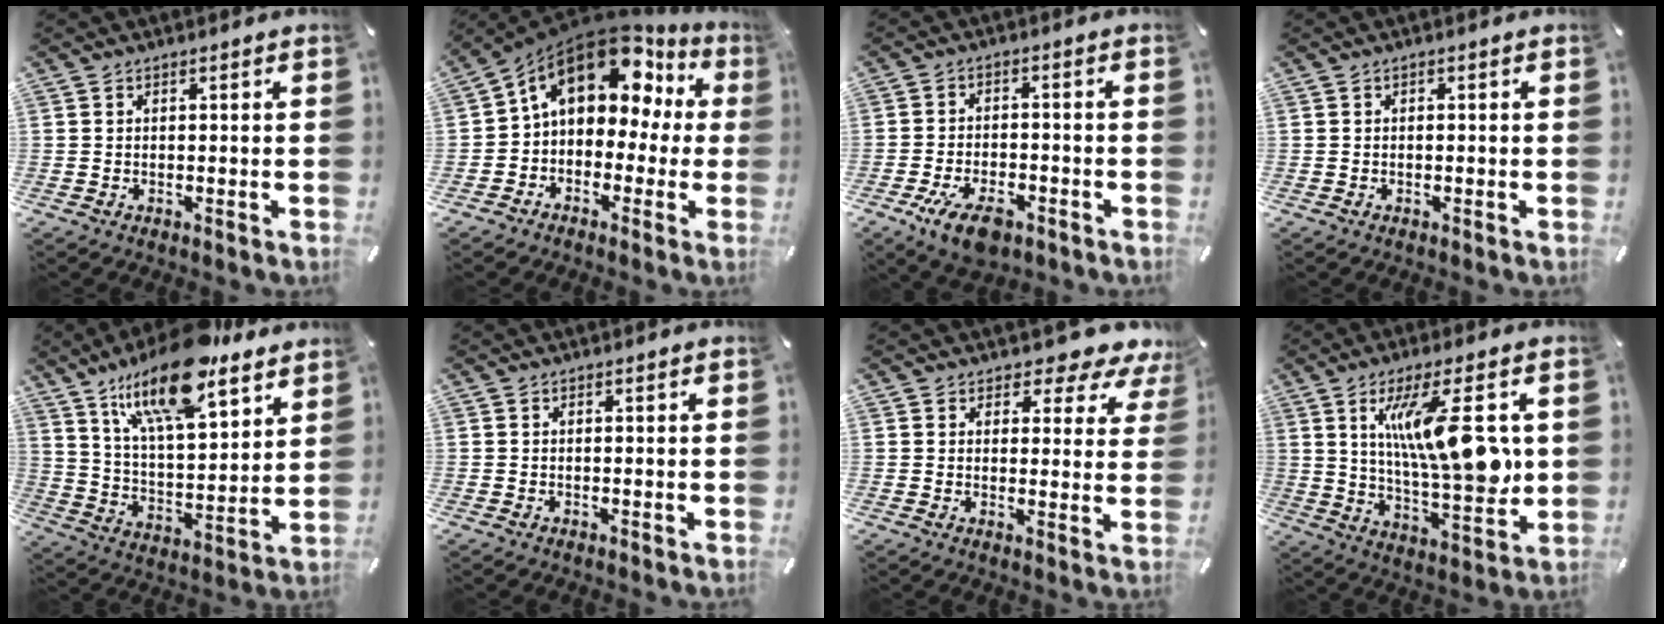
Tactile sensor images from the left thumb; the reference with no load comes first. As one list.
[{"total": 15.1, "force": [6.8, 9.9, 9.1], "torque": [-0.142, -0.036, 0.112]}, {"total": 7.8, "force": [-4.2, 4.2, 5.1], "torque": [-0.107, 0.013, -0.074]}, {"total": 0.0}, {"total": 20.7, "force": [15.0, 7.7, 12.0], "torque": [-0.215, -0.078, 0.258]}, {"total": 0.0}, {"total": 6.1, "force": [4.8, 3.2, 2.0], "torque": [-0.021, -0.042, 0.080]}, {"total": 17.7, "force": [5.0, 4.9, 16.3], "torque": [-0.285, -0.017, 0.070]}]